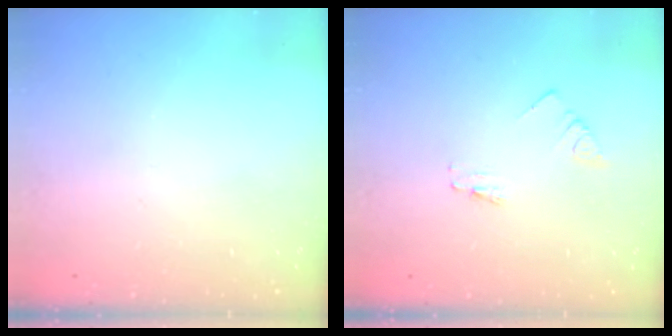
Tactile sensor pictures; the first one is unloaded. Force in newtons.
{"total": 0.7, "press": 0.7, "slide": 0.1}